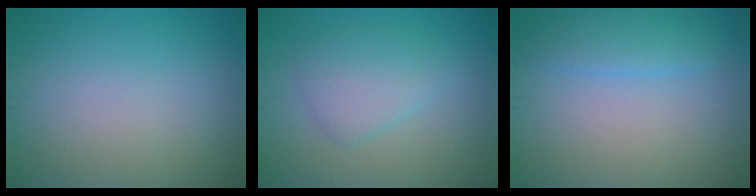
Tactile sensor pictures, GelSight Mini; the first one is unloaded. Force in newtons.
{"total": 3.1, "press": 3.1, "slide": 0.2}
{"total": 2.8, "press": 2.8, "slide": 0.3}